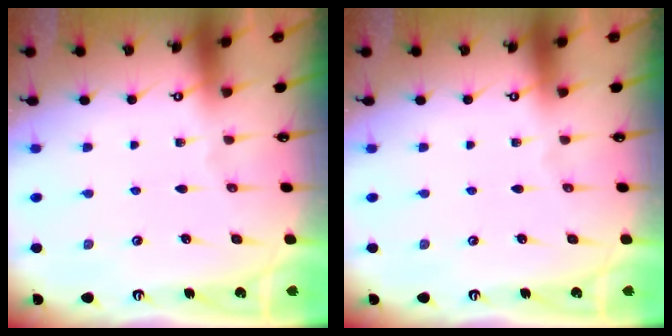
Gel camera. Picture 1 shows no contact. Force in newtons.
{"total": 0.0}